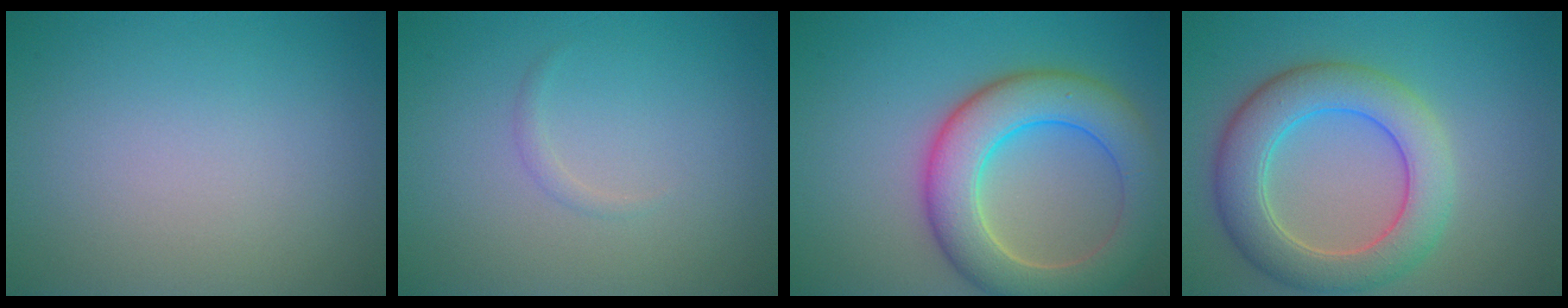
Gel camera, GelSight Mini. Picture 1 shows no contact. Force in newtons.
{"total": 0.6, "press": 0.6, "slide": 0.0}
{"total": 8.1, "press": 8.1, "slide": 0.5}
{"total": 6.7, "press": 6.7, "slide": 0.3}